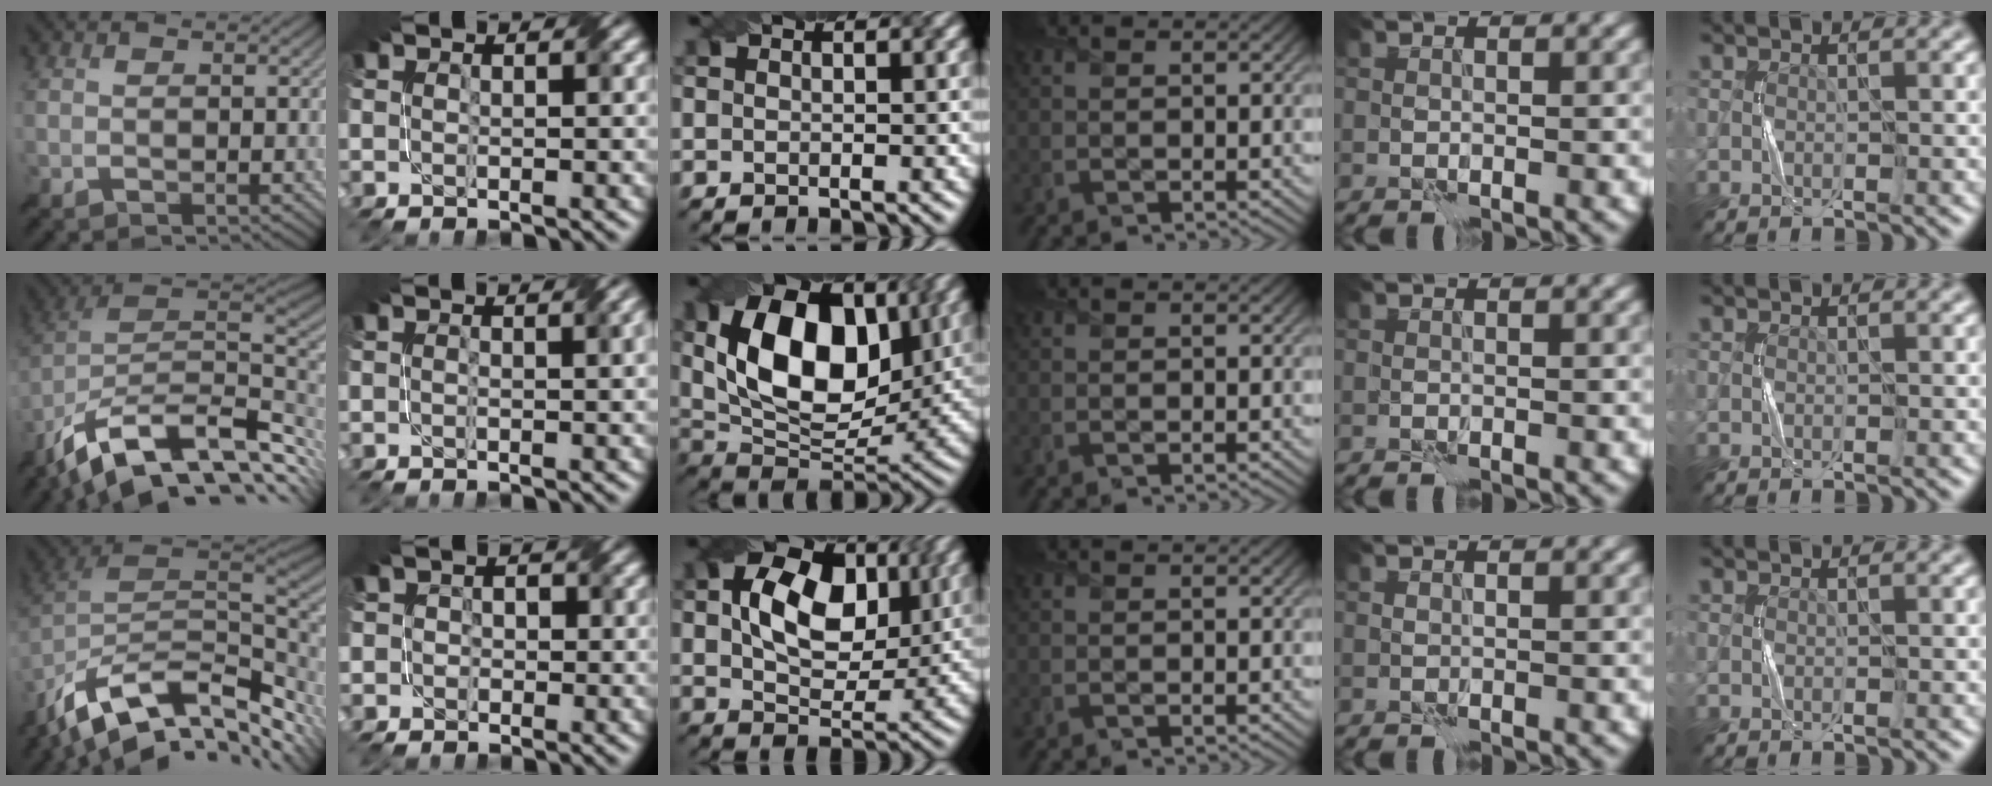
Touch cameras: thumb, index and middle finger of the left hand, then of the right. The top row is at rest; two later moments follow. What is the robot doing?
{"motion": "twist", "object": "screw"}